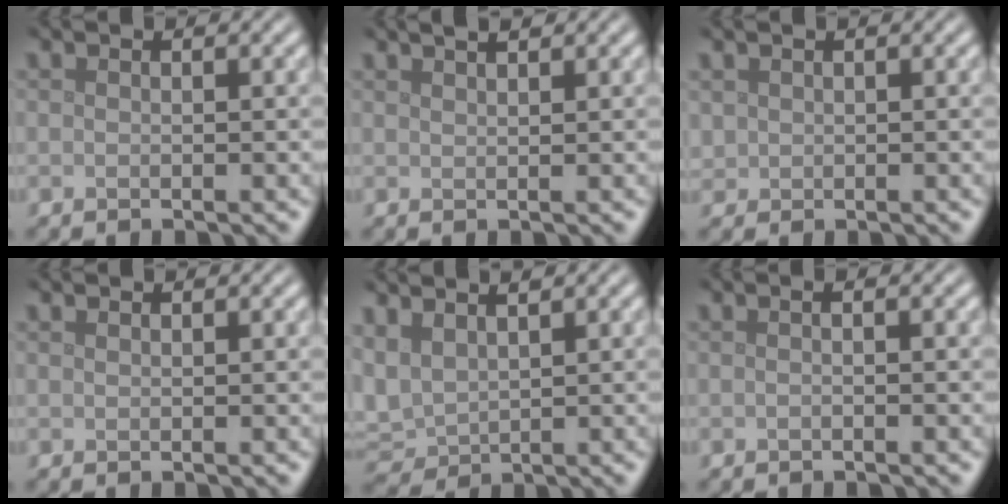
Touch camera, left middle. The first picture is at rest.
{"total": 1.8, "force": [1.4, 0.6, 1.1], "torque": [-0.002, 0.002, 0.007]}
{"total": 0.8, "force": [0.5, 0.7, 0.0], "torque": [0.000, -0.002, 0.012]}
{"total": 0.0}
{"total": 3.6, "force": [1.8, 2.3, 2.2], "torque": [-0.057, 0.006, 0.036]}
{"total": 1.1, "force": [0.1, 0.4, 1.1], "torque": [-0.013, -0.007, -0.008]}